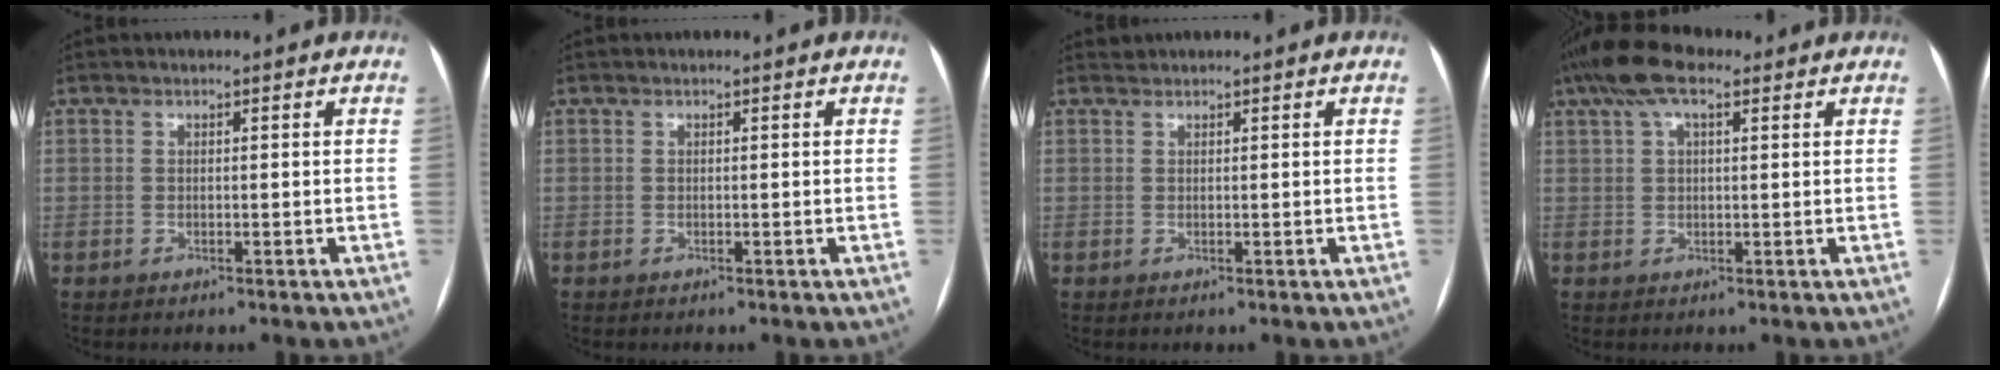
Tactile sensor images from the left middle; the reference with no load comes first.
{"total": 0.0}
{"total": 0.5, "force": [0.5, 0.0, -0.2], "torque": [-0.003, 0.009, 0.011]}
{"total": 7.5, "force": [4.5, 2.9, 5.3], "torque": [-0.111, 0.037, 0.080]}